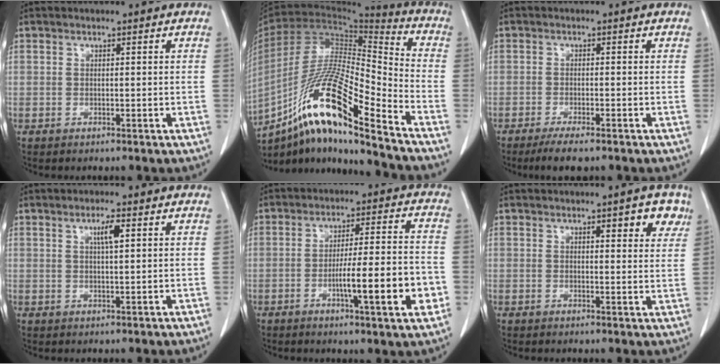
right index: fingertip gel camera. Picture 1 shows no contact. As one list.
[{"total": 19.9, "force": [-13.1, 1.2, 15.0], "torque": [-0.312, -0.015, -0.240]}, {"total": 4.7, "force": [-3.5, 0.7, 3.1], "torque": [-0.050, -0.011, -0.054]}, {"total": 2.8, "force": [1.1, 0.2, 2.6], "torque": [-0.045, -0.001, 0.018]}, {"total": 12.2, "force": [-3.7, 0.7, 11.7], "torque": [-0.175, 0.001, -0.054]}, {"total": 4.6, "force": [2.7, 1.3, 3.5], "torque": [-0.038, -0.001, 0.032]}]